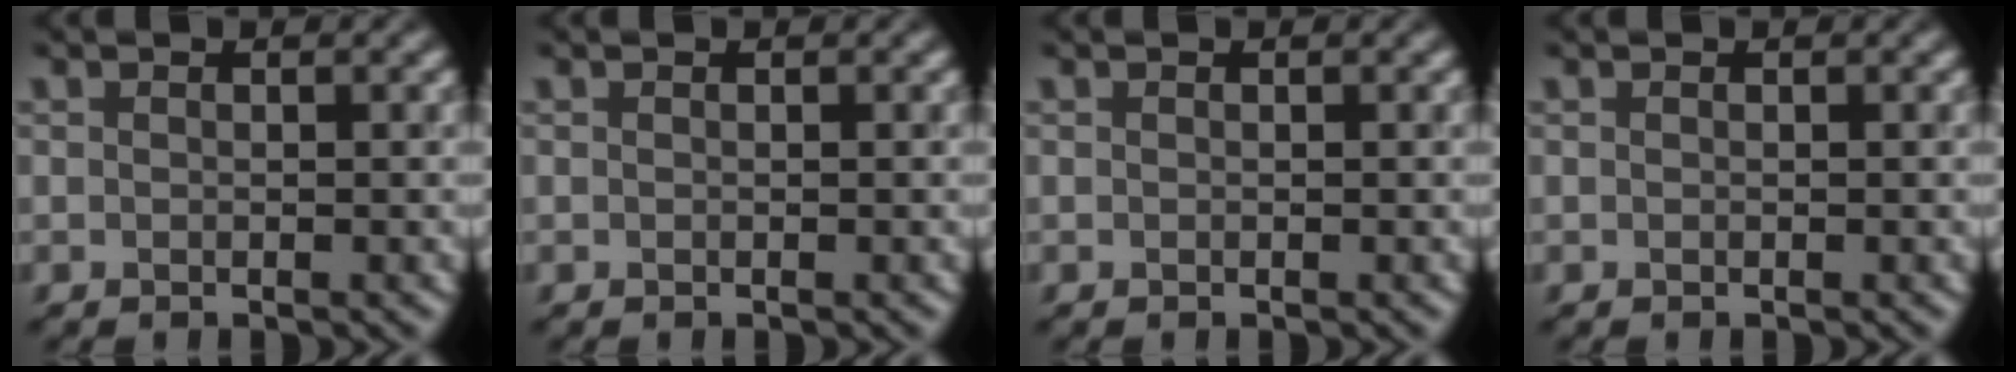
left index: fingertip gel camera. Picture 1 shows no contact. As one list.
[{"total": 0.0}, {"total": 0.0}, {"total": 0.0}]